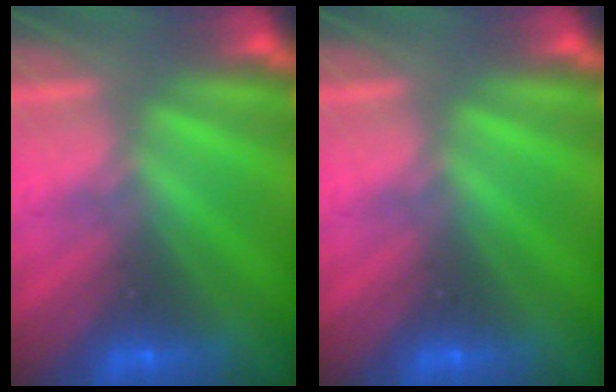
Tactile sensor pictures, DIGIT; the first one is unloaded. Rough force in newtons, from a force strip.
{"total": 0.0}